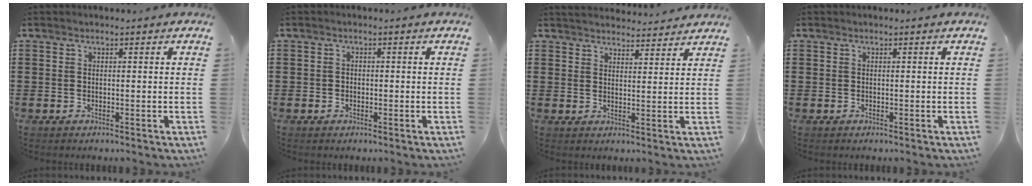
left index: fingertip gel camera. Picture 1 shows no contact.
{"total": 1.4, "force": [-0.6, 1.2, 0.2], "torque": [-0.009, 0.002, -0.014]}
{"total": 3.0, "force": [3.0, 0.1, 0.1], "torque": [-0.011, -0.013, 0.056]}
{"total": 0.0}